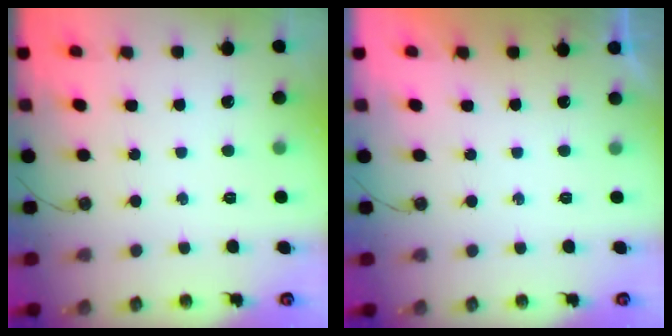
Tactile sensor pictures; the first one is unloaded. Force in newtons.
{"total": 0.0}